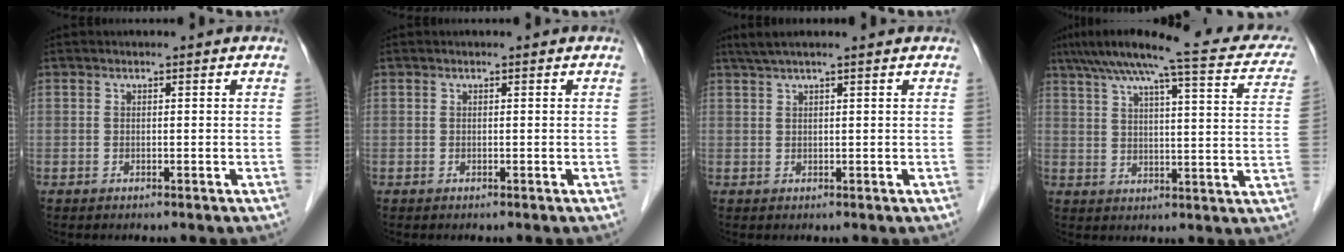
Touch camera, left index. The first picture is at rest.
{"total": 0.0}
{"total": 5.2, "force": [4.2, -0.6, 3.0], "torque": [-0.048, 0.031, 0.071]}
{"total": 22.0, "force": [17.9, 3.4, 12.4], "torque": [-0.186, 0.026, 0.218]}